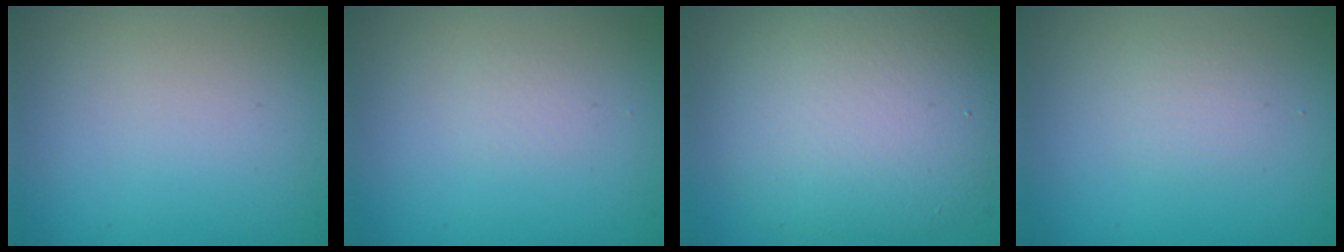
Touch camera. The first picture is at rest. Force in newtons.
{"total": 0.6, "press": 0.6, "slide": 0.1}
{"total": 8.7, "press": 8.7, "slide": 0.6}
{"total": 1.1, "press": 1.1, "slide": 0.1}